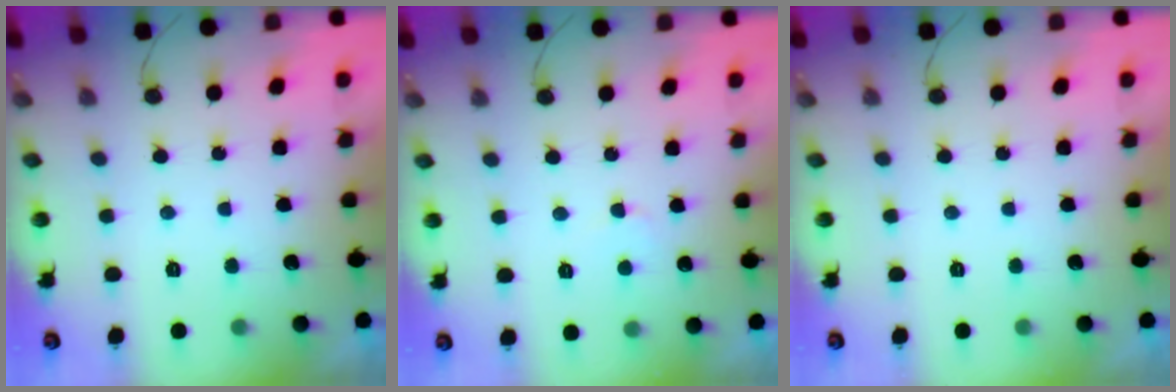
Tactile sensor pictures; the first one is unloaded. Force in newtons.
{"total": 2.9, "press": 2.9, "slide": 0.3}
{"total": 0.0}